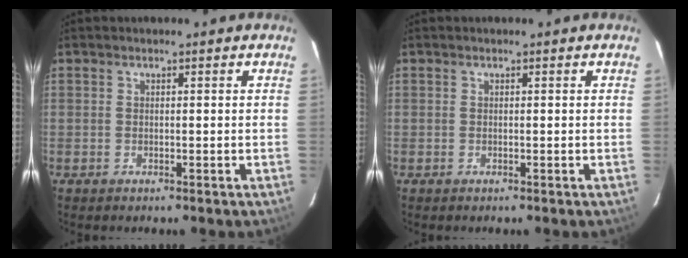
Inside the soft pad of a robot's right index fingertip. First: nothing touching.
{"total": 0.0}